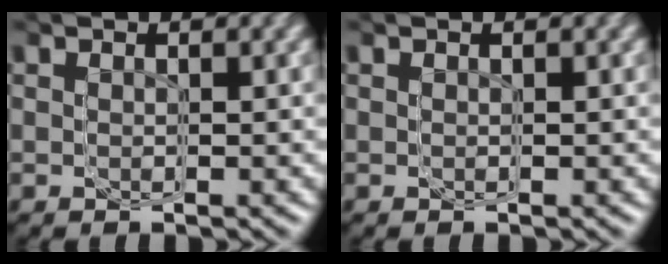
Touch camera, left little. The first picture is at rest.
{"total": 0.0}